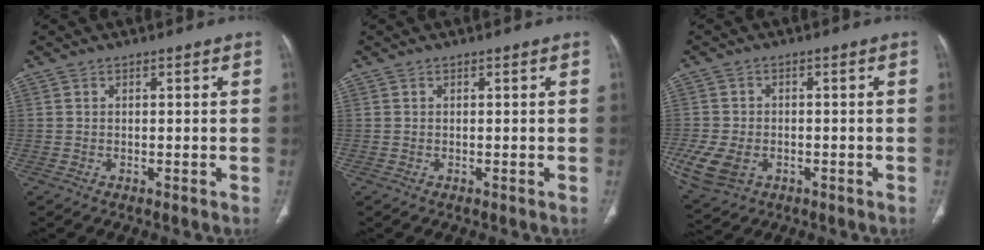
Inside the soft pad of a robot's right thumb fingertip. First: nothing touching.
{"total": 0.0}
{"total": 9.2, "force": [-2.9, 6.6, 5.8], "torque": [-0.132, 0.001, -0.045]}